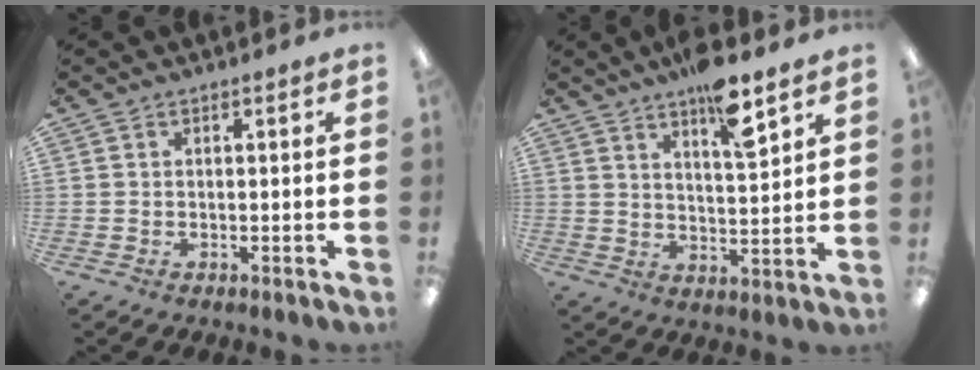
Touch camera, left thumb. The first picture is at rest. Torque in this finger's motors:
{"motor_torque": [1.44, 0.50, 0.96, -0.63, 0.13]}